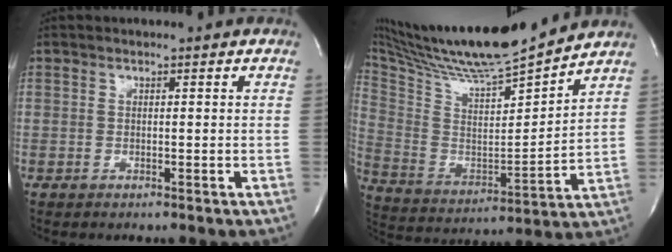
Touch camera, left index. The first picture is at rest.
{"total": 21.3, "force": [19.0, 1.2, 9.6], "torque": [-0.182, -0.009, 0.325]}